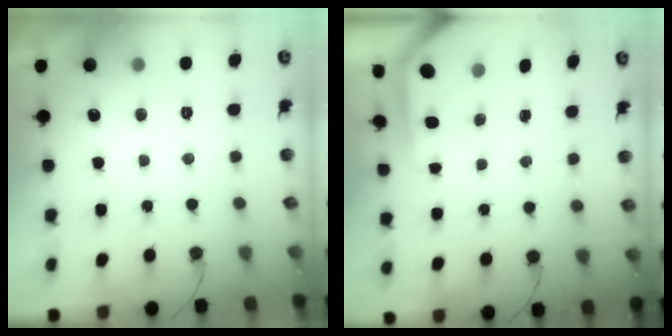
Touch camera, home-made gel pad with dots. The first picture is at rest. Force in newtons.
{"total": 3.9, "press": 3.9, "slide": 0.2}